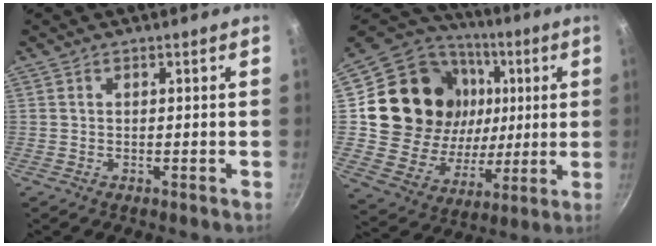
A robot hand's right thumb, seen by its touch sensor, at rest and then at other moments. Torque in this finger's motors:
{"motor_torque": [2.53, 2.48, 0.69, -0.61, 0.10]}